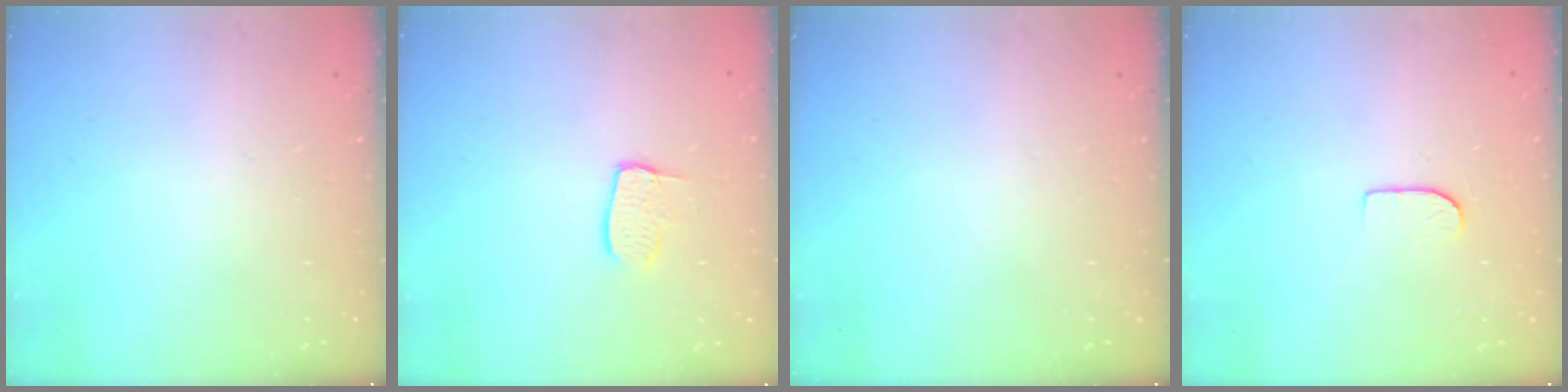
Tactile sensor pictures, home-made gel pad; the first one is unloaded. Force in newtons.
{"total": 7.0, "press": 7.0, "slide": 0.6}
{"total": 0.0}
{"total": 5.5, "press": 5.5, "slide": 0.6}